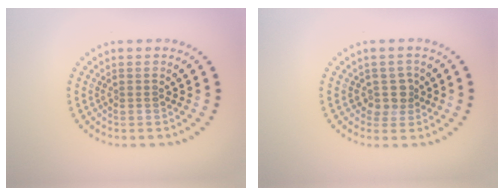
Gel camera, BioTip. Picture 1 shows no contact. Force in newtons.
{"total": 2.0, "press": 1.7, "slide": 1.1}